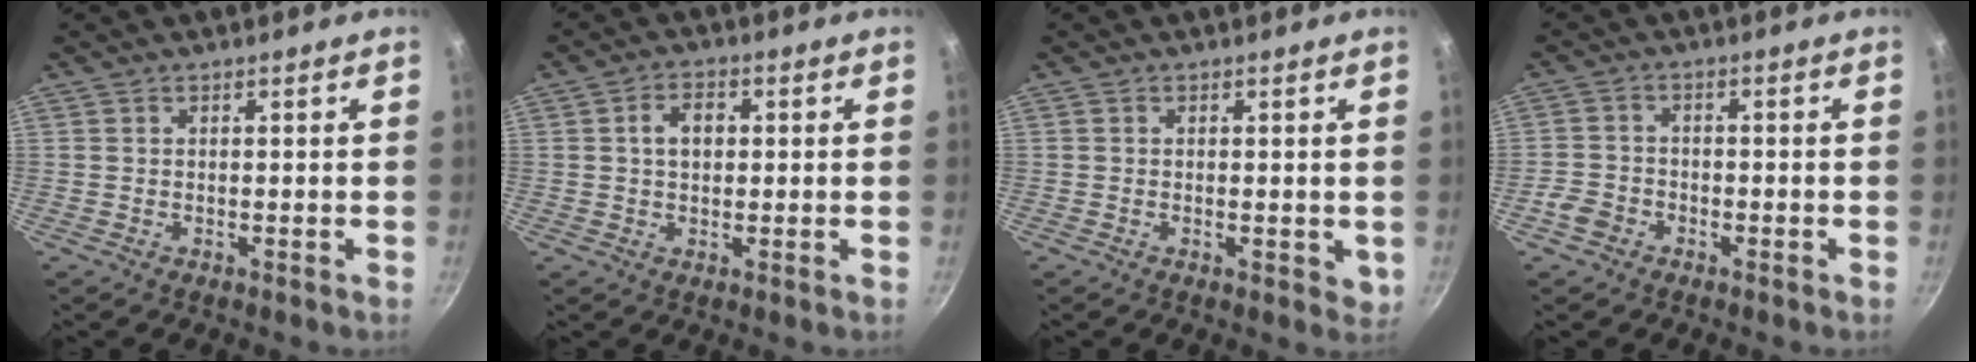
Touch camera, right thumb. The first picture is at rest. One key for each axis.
{"total": 4.9, "fx": 0.8, "fy": 3.4, "fz": 3.4, "tx": -0.042, "ty": 0.010, "tz": 0.009}
{"total": 2.7, "fx": -0.1, "fy": 1.3, "fz": 2.4, "tx": -0.028, "ty": -0.007, "tz": 0.000}
{"total": 4.0, "fx": -2.3, "fy": 2.9, "fz": 1.4, "tx": -0.025, "ty": 0.027, "tz": -0.040}